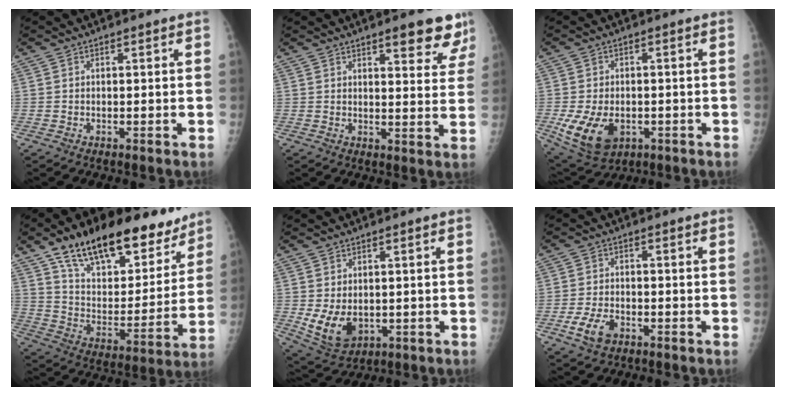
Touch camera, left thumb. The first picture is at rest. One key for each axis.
{"total": 9.2, "fx": 6.8, "fy": 2.7, "fz": 5.5, "tx": -0.034, "ty": -0.035, "tz": 0.076}
{"total": 10.9, "fx": -3.0, "fy": 7.3, "fz": 7.5, "tx": -0.136, "ty": 0.000, "tz": -0.033}
{"total": 26.4, "fx": 18.4, "fy": 11.8, "fz": 14.8, "tx": -0.190, "ty": -0.056, "tz": 0.297}
{"total": 7.9, "fx": -0.7, "fy": 5.6, "fz": 5.5, "tx": -0.089, "ty": -0.013, "tz": 0.009}
{"total": 5.4, "fx": -2.6, "fy": 3.3, "fz": 3.4, "tx": -0.067, "ty": 0.008, "tz": -0.047}